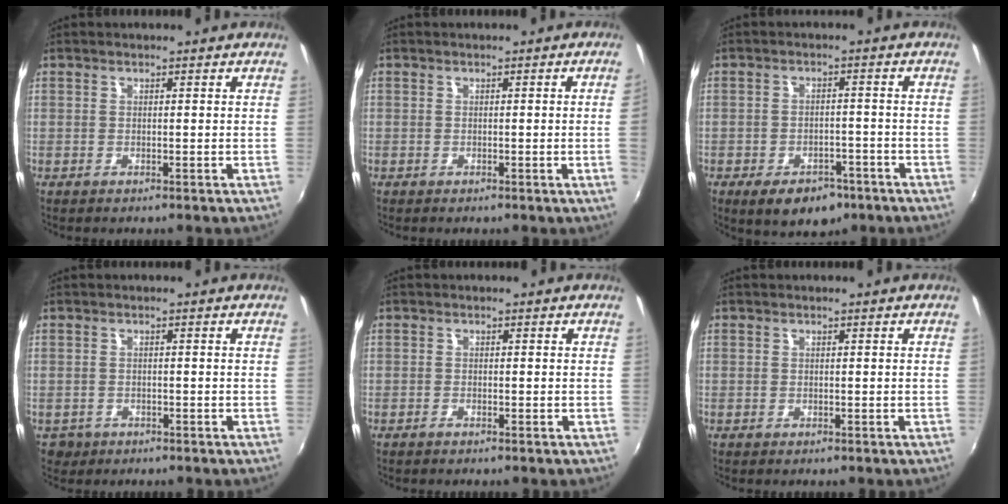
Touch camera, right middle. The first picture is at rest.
{"total": 1.5, "force": [0.0, -0.9, 1.2], "torque": [-0.014, -0.009, 0.000]}
{"total": 8.8, "force": [-5.6, 5.0, 4.5], "torque": [-0.095, -0.006, -0.072]}
{"total": 2.7, "force": [-1.2, 2.3, 0.7], "torque": [-0.020, -0.004, -0.016]}
{"total": 0.6, "force": [-0.5, 0.0, 0.2], "torque": [-0.003, -0.001, -0.013]}
{"total": 0.0}